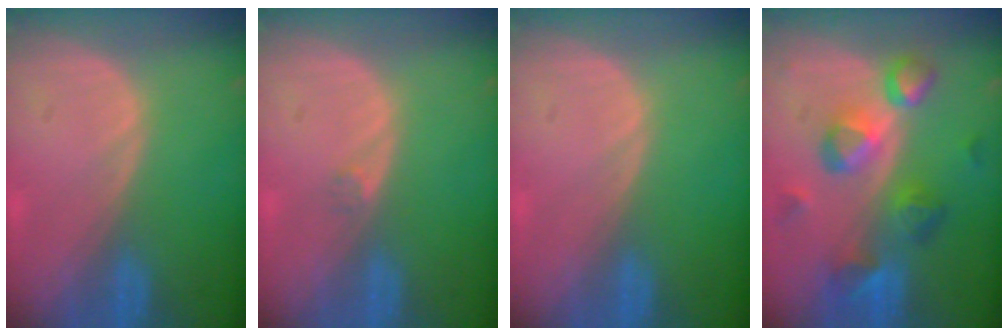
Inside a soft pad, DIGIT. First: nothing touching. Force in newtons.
{"total": 0.8, "press": 0.7, "slide": 0.4}
{"total": 0.0}
{"total": 9.5, "press": 8.4, "slide": 4.5}